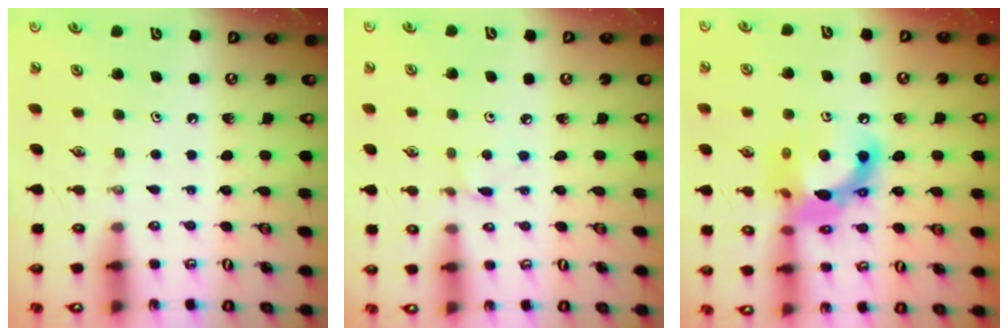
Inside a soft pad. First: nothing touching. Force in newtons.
{"total": 0.8, "press": 0.8, "slide": 0.1}
{"total": 15.3, "press": 15.3, "slide": 0.9}